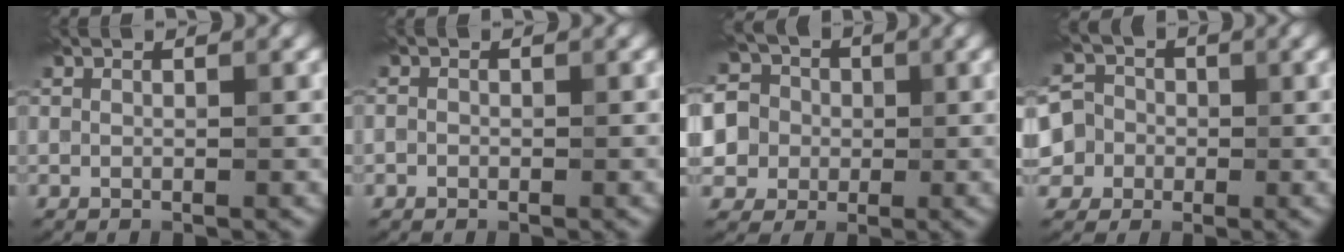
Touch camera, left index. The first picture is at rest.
{"total": 1.2, "force": [0.1, 1.1, 0.5], "torque": [0.008, 0.007, -0.012]}
{"total": 9.5, "force": [1.9, 8.5, 3.8], "torque": [-0.103, 0.041, 0.005]}
{"total": 6.6, "force": [-1.2, 6.3, 1.6], "torque": [-0.038, 0.021, -0.051]}